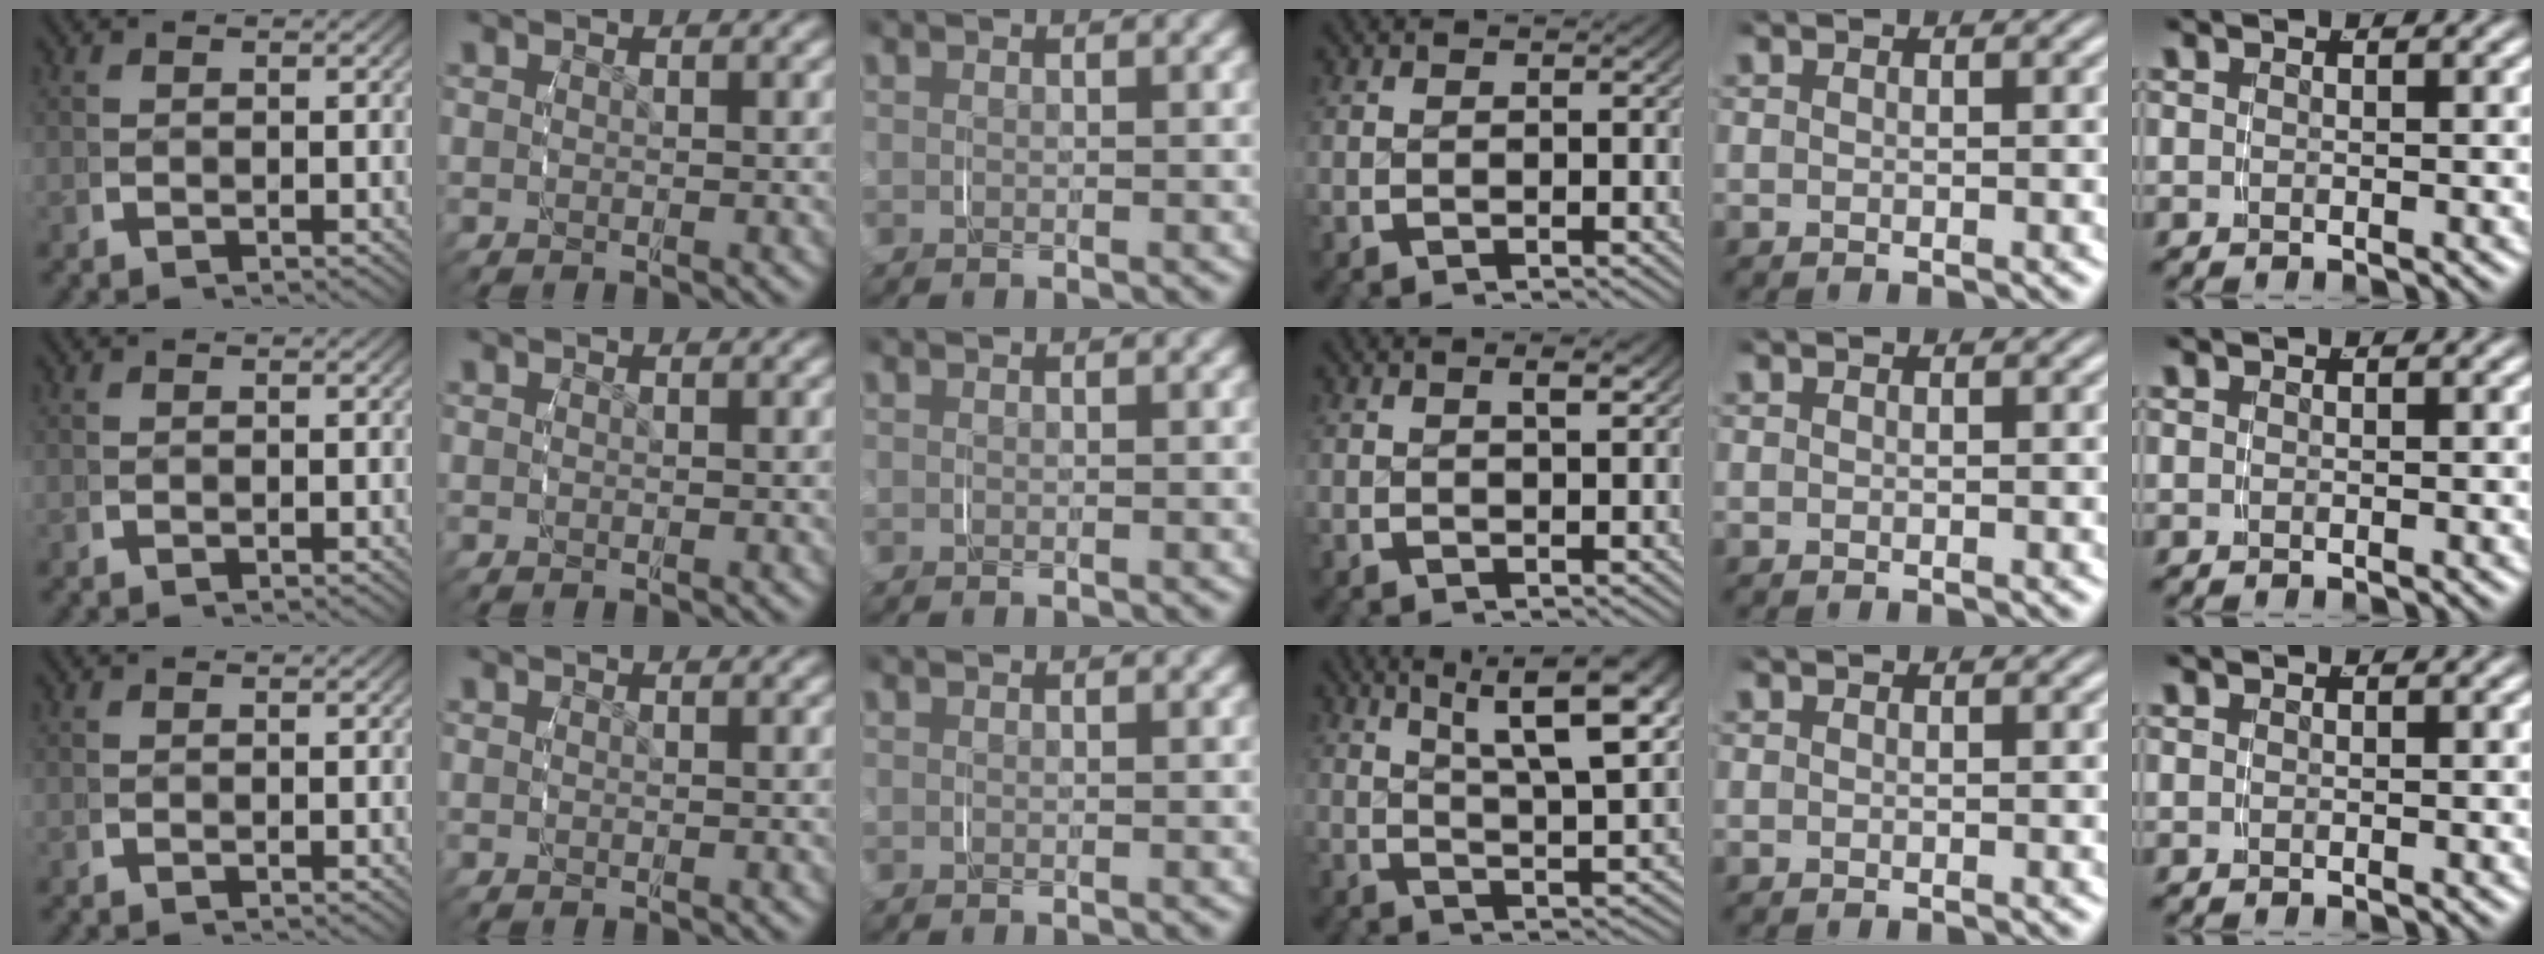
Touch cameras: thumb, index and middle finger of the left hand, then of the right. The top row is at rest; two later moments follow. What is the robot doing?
{"motion": "grasp_and_lifting", "object": "measuring cup"}